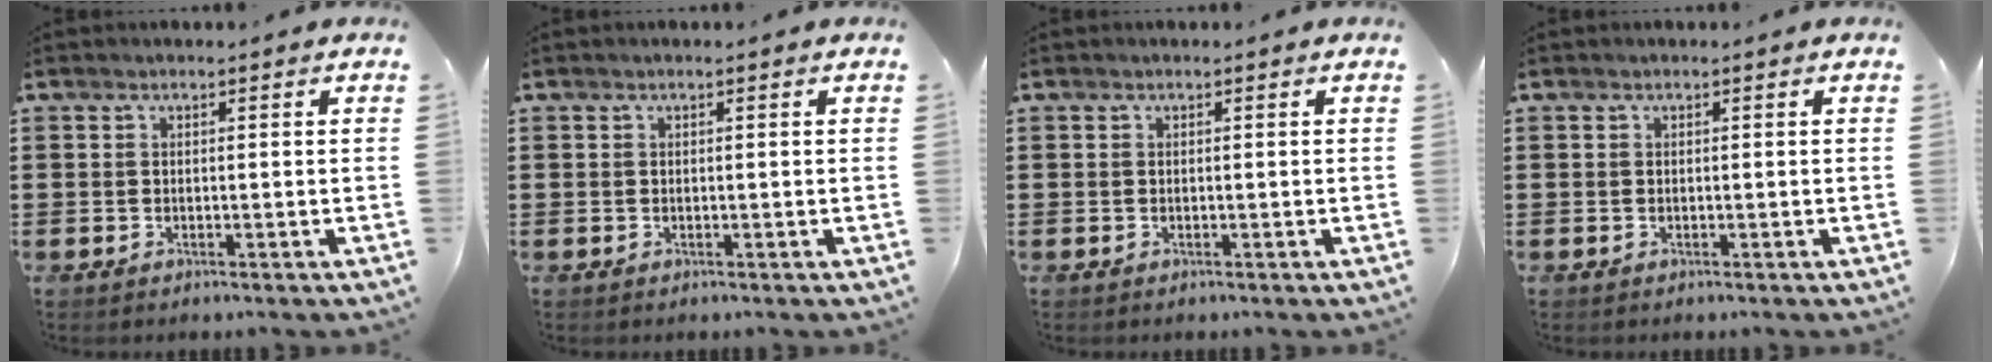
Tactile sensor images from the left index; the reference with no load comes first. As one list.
[{"total": 0.0}, {"total": 0.0}, {"total": 0.0}]